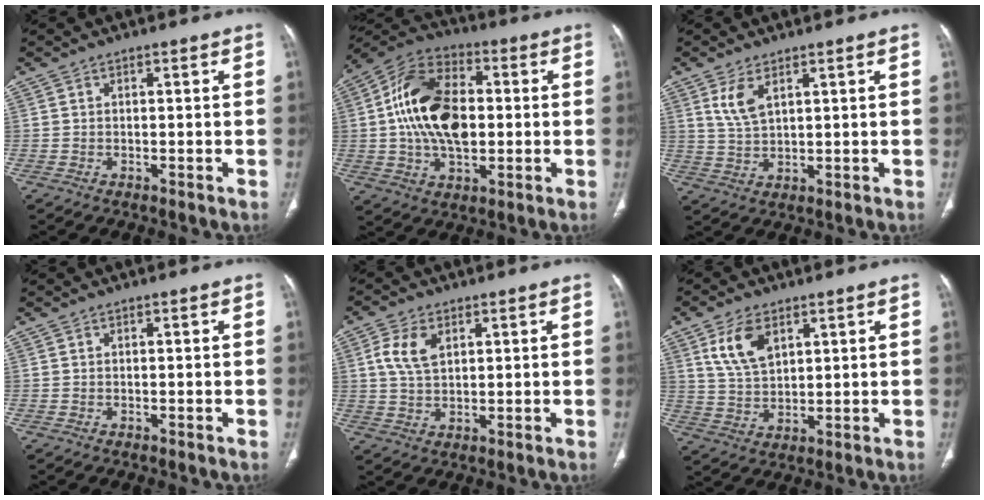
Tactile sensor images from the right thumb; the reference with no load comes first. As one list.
[{"total": 18.3, "force": [0.8, 11.1, 14.5], "torque": [-0.250, 0.020, 0.011]}, {"total": 4.9, "force": [2.5, 2.1, 3.6], "torque": [-0.075, -0.011, 0.062]}, {"total": 0.0}, {"total": 6.5, "force": [2.3, 3.8, 4.7], "torque": [-0.094, -0.002, 0.048]}, {"total": 8.4, "force": [4.0, 4.7, 5.7], "torque": [-0.096, -0.016, 0.086]}]